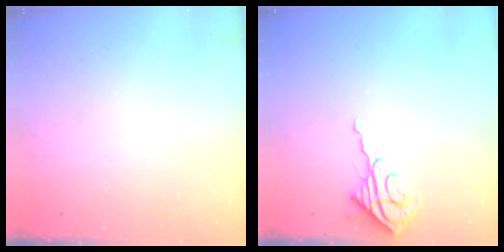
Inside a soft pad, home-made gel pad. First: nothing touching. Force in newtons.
{"total": 8.3, "press": 8.3, "slide": 0.6}